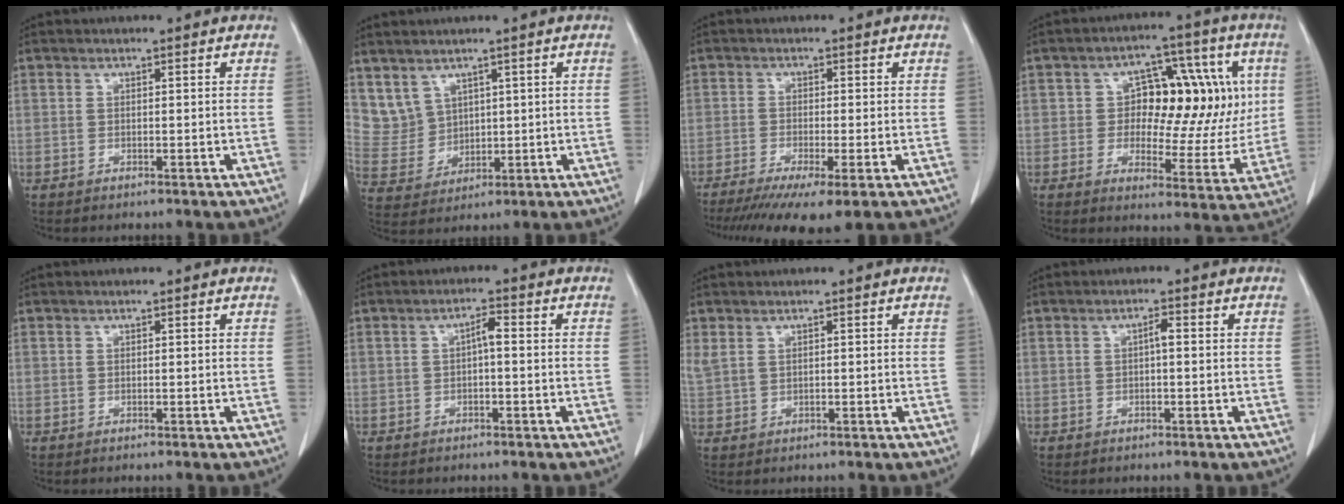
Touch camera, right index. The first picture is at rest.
{"total": 5.7, "force": [3.6, 4.3, 0.9], "torque": [-0.028, 0.015, 0.092]}
{"total": 10.0, "force": [-6.6, 1.2, 7.4], "torque": [-0.113, -0.022, -0.106]}
{"total": 14.2, "force": [2.5, 7.6, 11.8], "torque": [-0.138, 0.033, 0.042]}
{"total": 0.0}
{"total": 2.2, "force": [-0.1, 0.5, 2.2], "torque": [-0.036, 0.007, -0.001]}
{"total": 1.9, "force": [1.2, 0.7, 1.3], "torque": [-0.040, 0.011, 0.037]}
{"total": 1.5, "force": [0.0, 0.3, 1.4], "torque": [-0.024, 0.004, 0.001]}